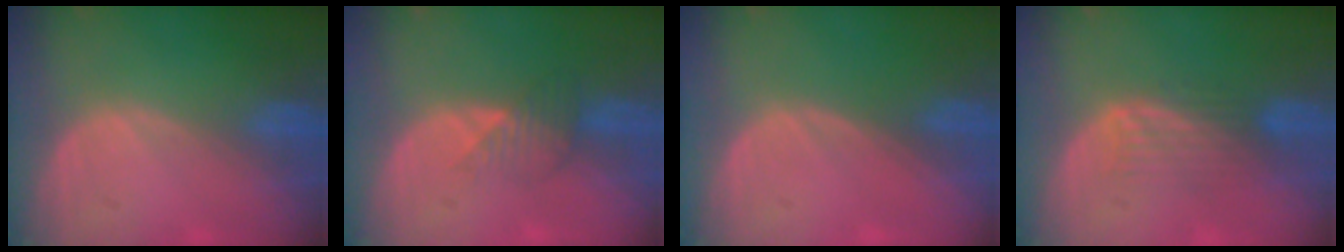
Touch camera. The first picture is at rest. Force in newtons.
{"total": 3.5, "press": 3.1, "slide": 1.6}
{"total": 0.0}
{"total": 4.3, "press": 3.7, "slide": 2.2}